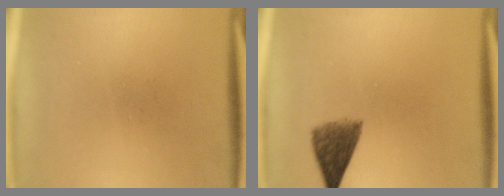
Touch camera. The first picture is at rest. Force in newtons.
{"total": 5.1}